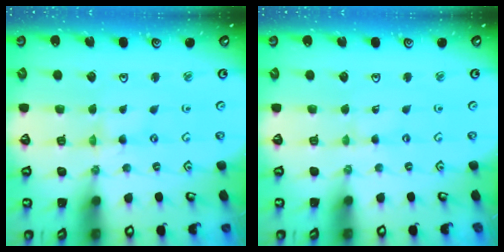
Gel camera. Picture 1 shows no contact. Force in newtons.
{"total": 0.0}